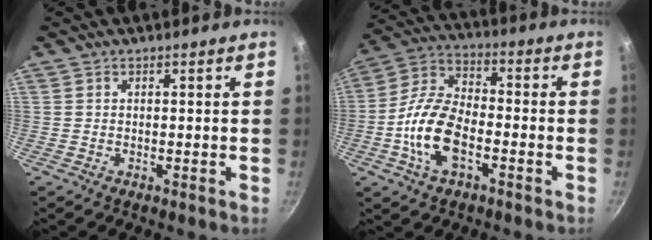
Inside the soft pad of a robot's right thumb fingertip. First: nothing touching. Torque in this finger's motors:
{"motor_torque": [-0.05, 0.42, 0.07, -0.10, 0.09]}